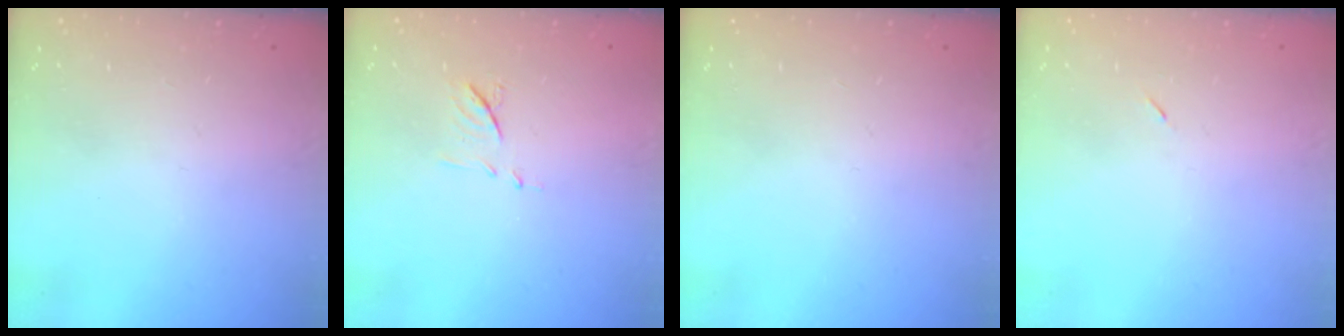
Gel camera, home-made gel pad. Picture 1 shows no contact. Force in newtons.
{"total": 7.0, "press": 7.0, "slide": 0.6}
{"total": 0.0}
{"total": 2.6, "press": 2.3, "slide": 1.2}